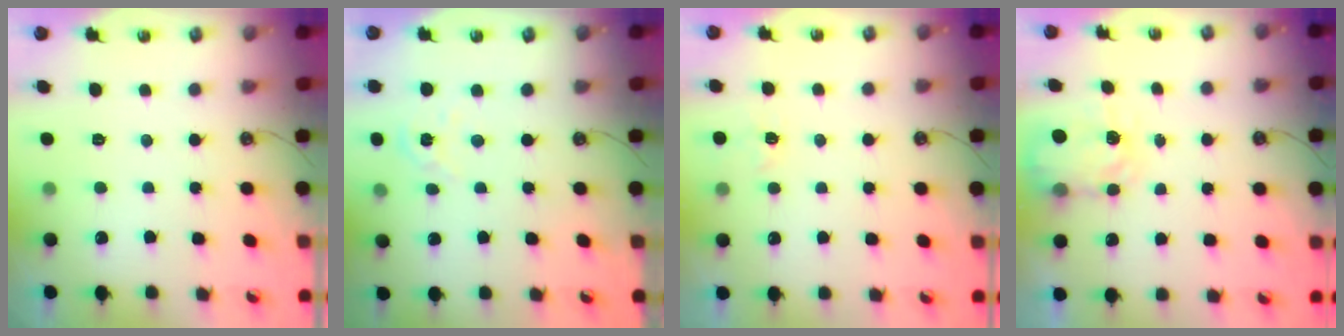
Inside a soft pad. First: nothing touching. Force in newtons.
{"total": 2.7, "press": 2.7, "slide": 0.3}
{"total": 2.6, "press": 2.6, "slide": 0.4}
{"total": 4.6, "press": 4.5, "slide": 0.3}